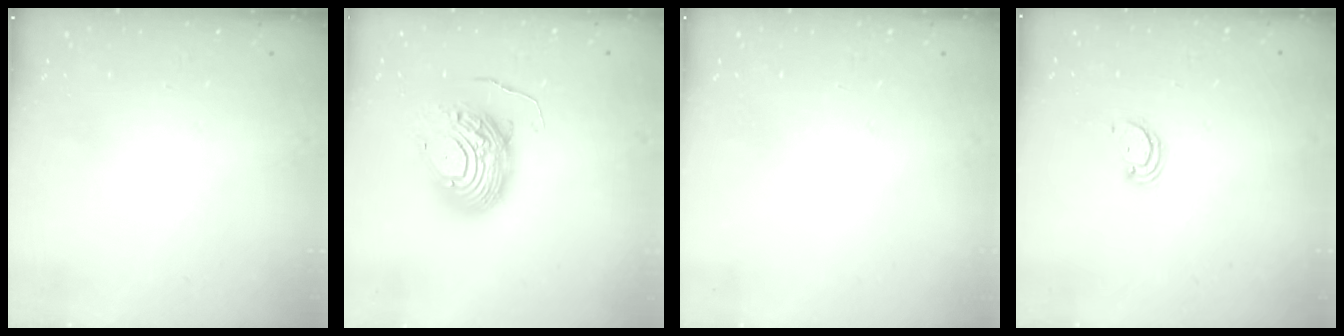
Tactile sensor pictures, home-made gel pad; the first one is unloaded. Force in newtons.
{"total": 11.8, "press": 11.8, "slide": 1.3}
{"total": 0.0}
{"total": 2.1, "press": 2.1, "slide": 0.2}